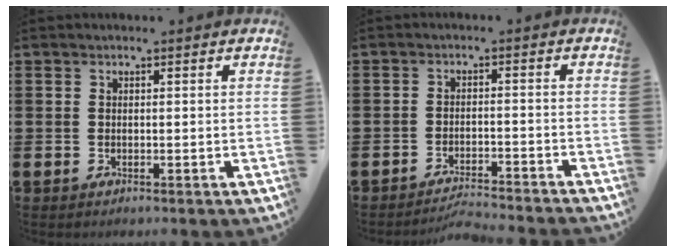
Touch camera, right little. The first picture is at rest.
{"total": 2.5, "force": [-2.5, -0.2, 0.2], "torque": [-0.005, 0.003, -0.053]}